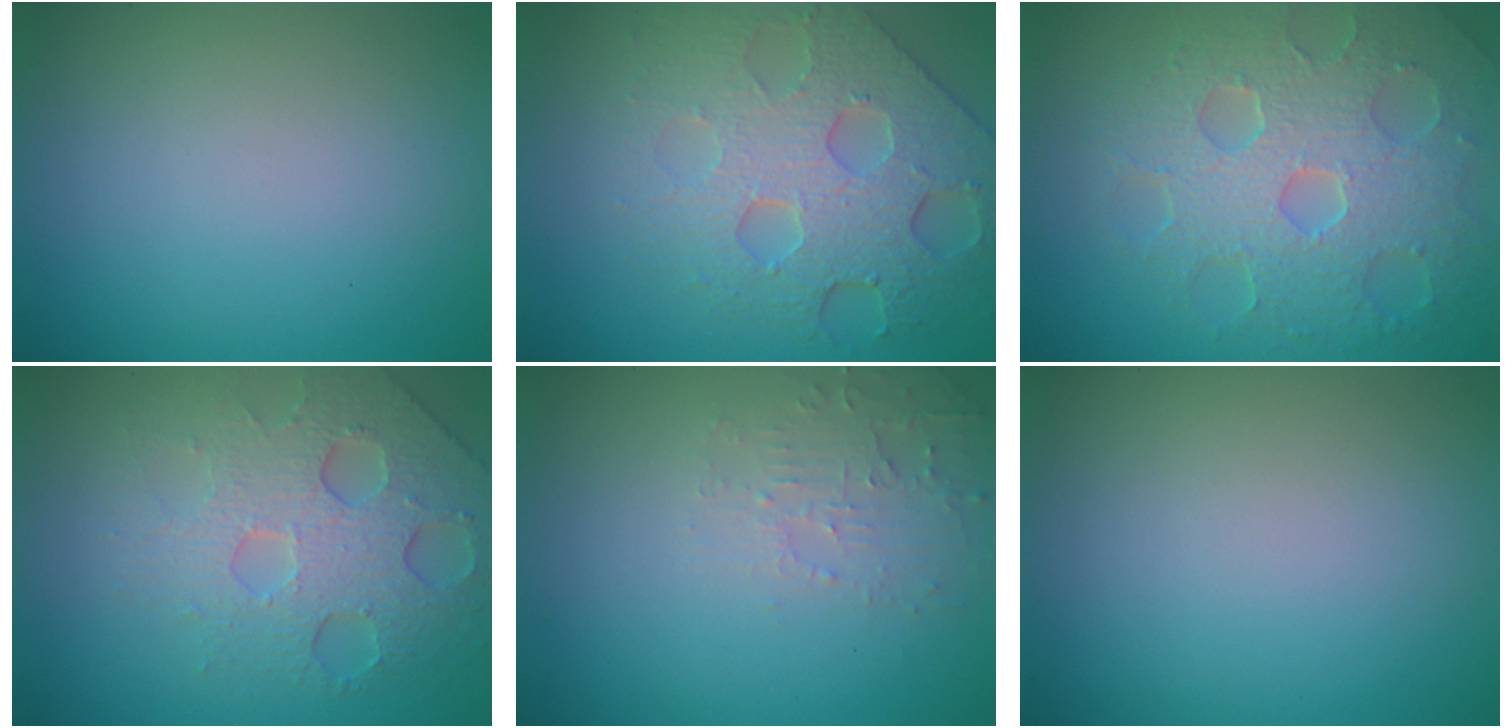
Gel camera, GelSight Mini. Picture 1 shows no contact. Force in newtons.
{"total": 7.9, "press": 5.6, "slide": 5.6}
{"total": 8.3, "press": 5.9, "slide": 5.9}
{"total": 6.6, "press": 4.8, "slide": 4.5}
{"total": 2.4, "press": 2.3, "slide": 0.6}
{"total": 0.0}